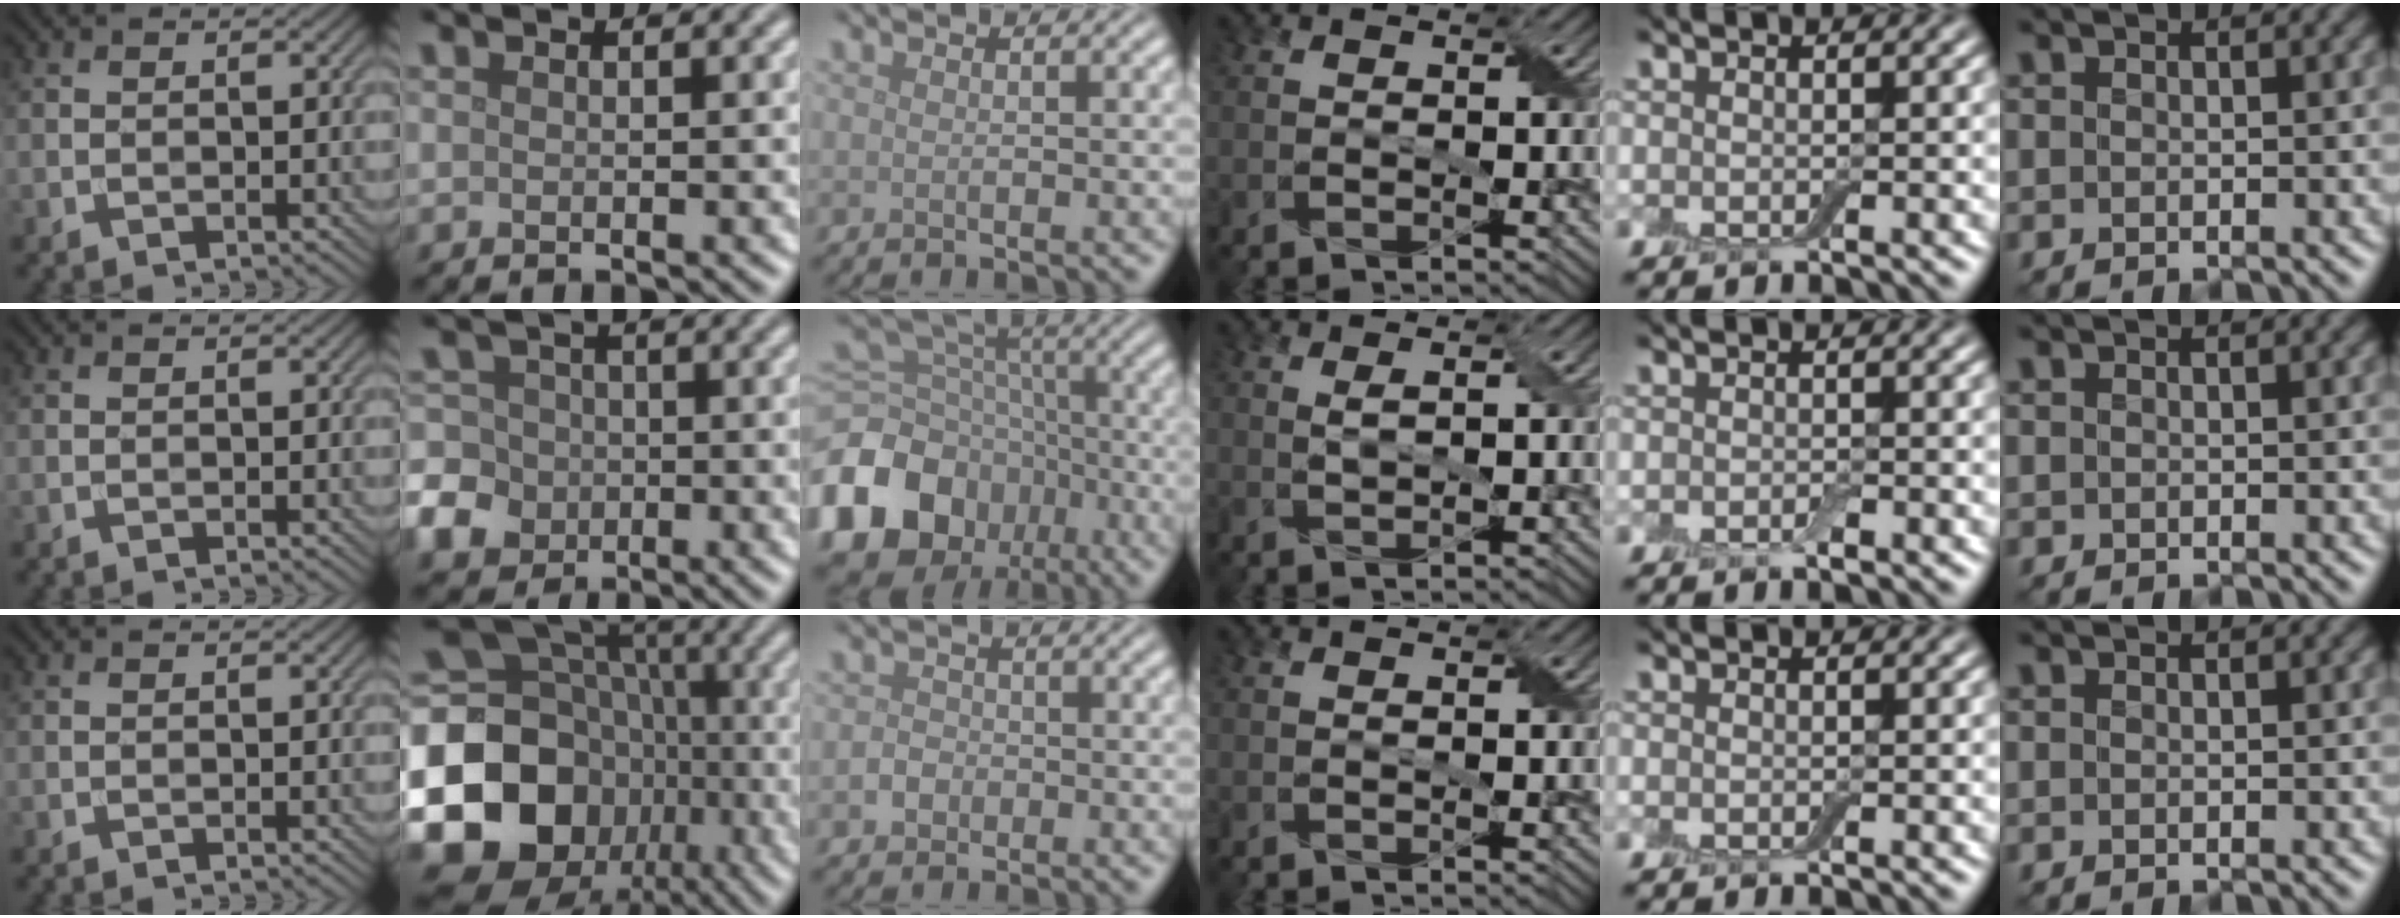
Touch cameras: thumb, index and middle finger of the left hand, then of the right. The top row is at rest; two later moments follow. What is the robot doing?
{"motion": "fold", "object": "aluminum foil"}